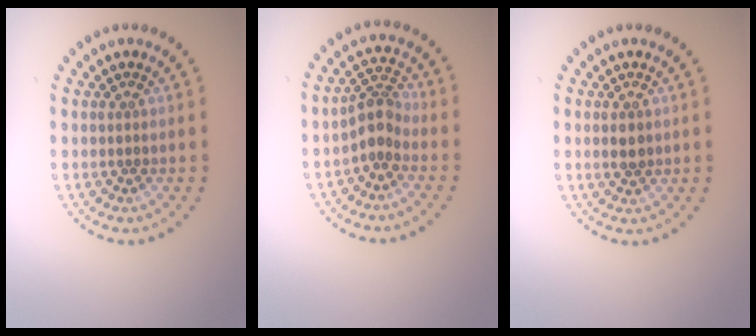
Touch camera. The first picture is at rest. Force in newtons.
{"total": 2.6, "press": 2.0, "slide": 1.6}
{"total": 1.5, "press": 1.5, "slide": 0.1}